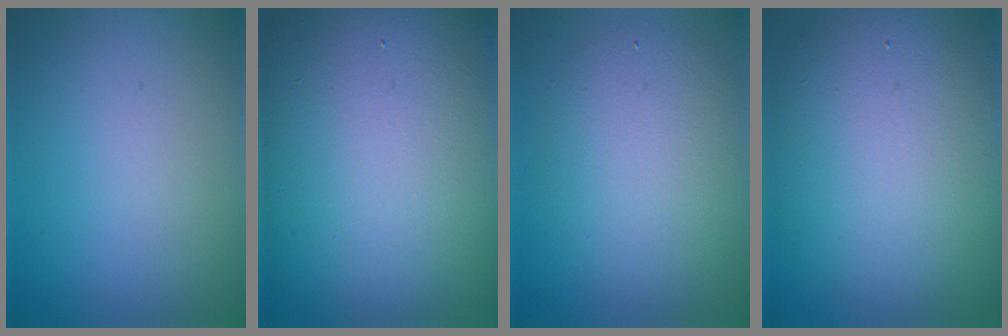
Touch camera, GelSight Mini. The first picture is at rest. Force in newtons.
{"total": 19.0, "press": 18.9, "slide": 1.1}
{"total": 5.7, "press": 5.7, "slide": 0.2}
{"total": 12.7, "press": 12.6, "slide": 0.8}